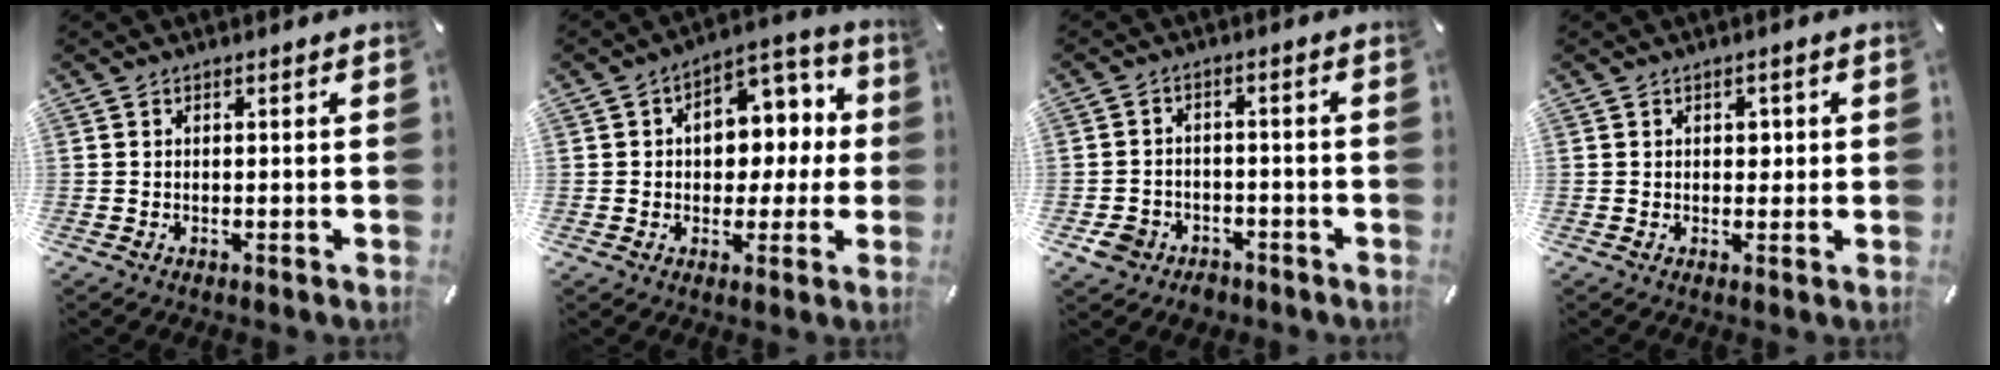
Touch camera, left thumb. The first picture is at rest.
{"total": 10.3, "force": [0.8, 8.2, 6.1], "torque": [-0.066, -0.009, 0.014]}
{"total": 5.2, "force": [-3.1, 4.1, 1.2], "torque": [-0.039, 0.014, -0.060]}
{"total": 2.0, "force": [0.2, 1.7, 1.0], "torque": [-0.006, 0.002, -0.004]}